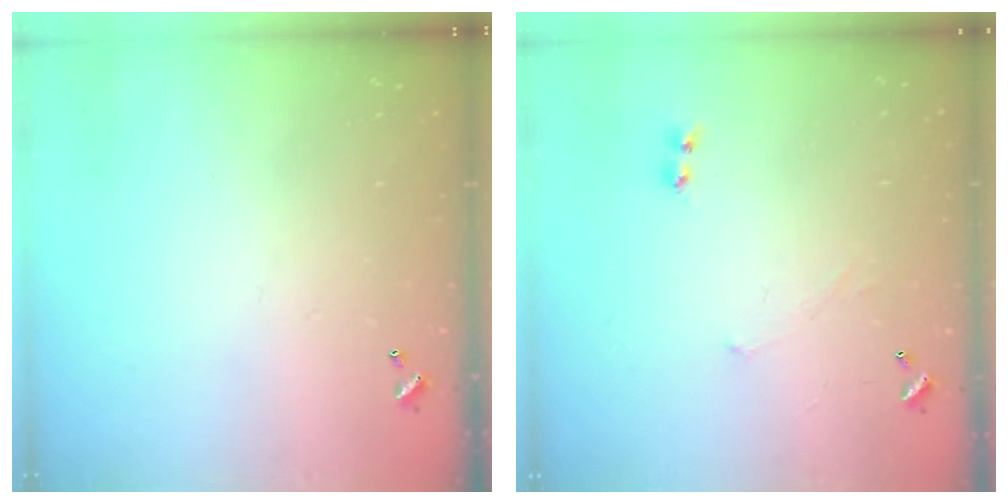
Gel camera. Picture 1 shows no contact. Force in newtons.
{"total": 2.4, "press": 2.3, "slide": 0.5}